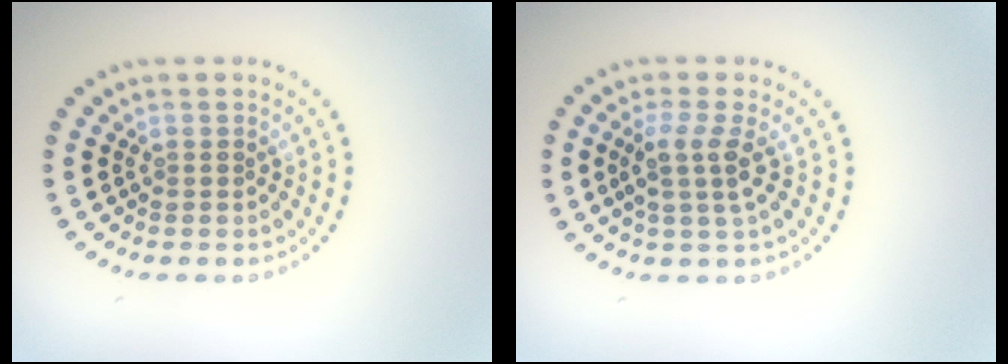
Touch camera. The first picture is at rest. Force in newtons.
{"total": 2.6, "press": 2.1, "slide": 1.6}